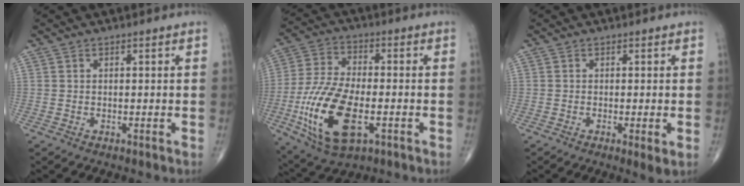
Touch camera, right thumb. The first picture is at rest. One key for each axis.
{"total": 18.0, "fx": -5.0, "fy": 8.5, "fz": 15.0, "tx": -0.305, "ty": 0.005, "tz": -0.083}
{"total": 2.6, "fx": -0.6, "fy": 0.3, "fz": 2.5, "tx": -0.048, "ty": -0.012, "tz": -0.013}